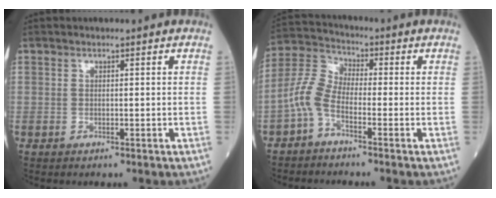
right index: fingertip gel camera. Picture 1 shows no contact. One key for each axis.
{"total": 5.4, "fx": -2.7, "fy": 2.5, "fz": 4.0, "tx": -0.103, "ty": 0.013, "tz": -0.069}